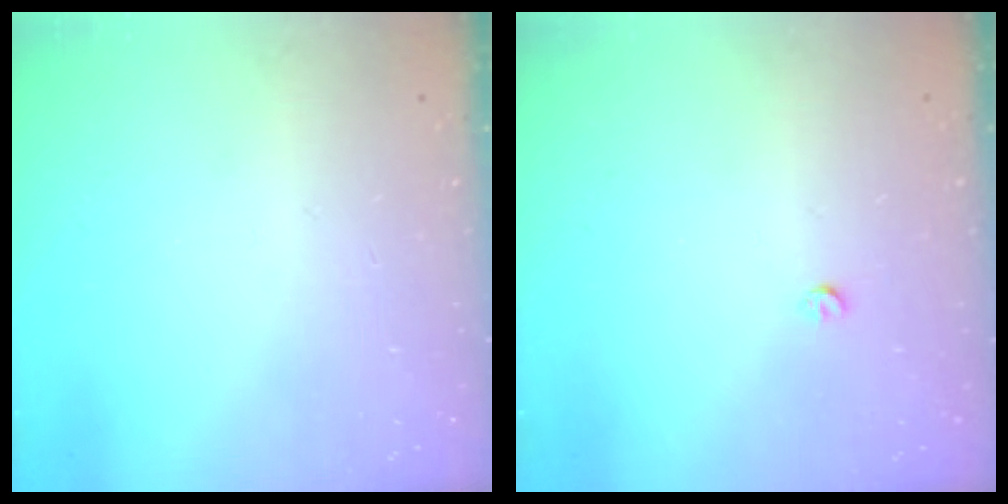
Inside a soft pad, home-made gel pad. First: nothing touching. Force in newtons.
{"total": 2.8, "press": 2.8, "slide": 0.5}